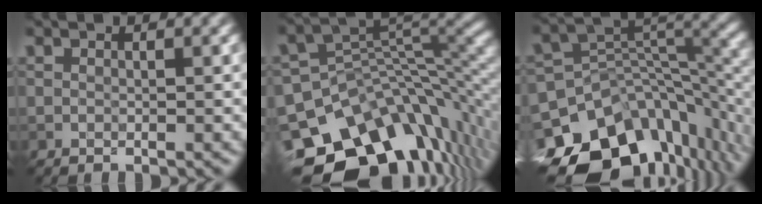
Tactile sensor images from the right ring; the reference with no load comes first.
{"total": 13.6, "force": [-7.1, 8.3, 8.1], "torque": [-0.164, -0.010, -0.113]}
{"total": 14.7, "force": [-8.2, 8.7, 8.5], "torque": [-0.169, -0.021, -0.114]}